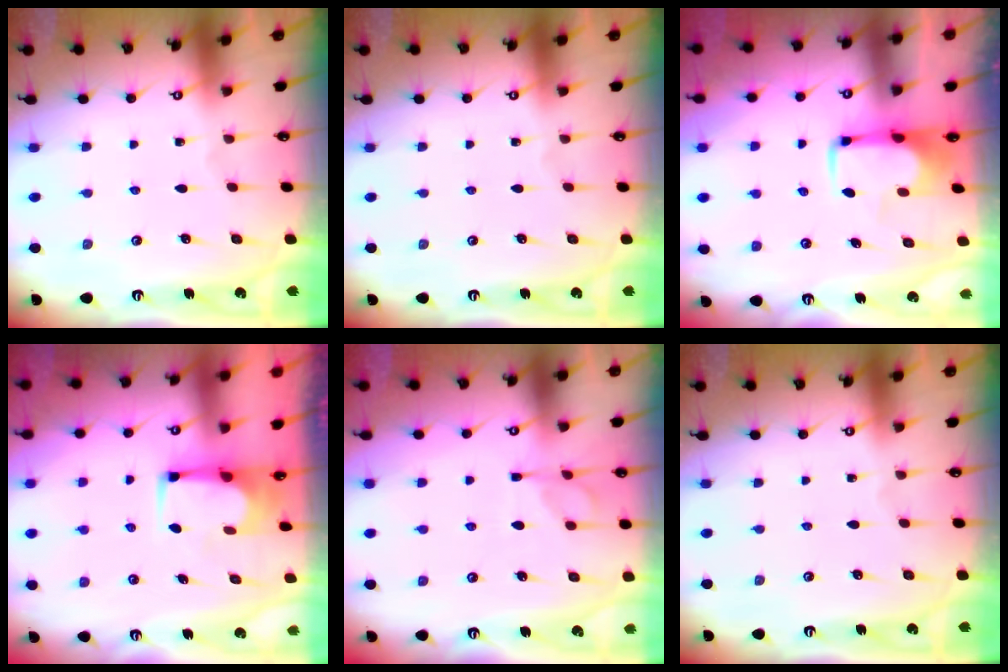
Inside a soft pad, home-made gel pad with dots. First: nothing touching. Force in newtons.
{"total": 0.0}
{"total": 1.8, "press": 1.7, "slide": 0.5}
{"total": 2.2, "press": 2.2, "slide": 0.2}
{"total": 2.1, "press": 1.7, "slide": 1.1}
{"total": 0.0}